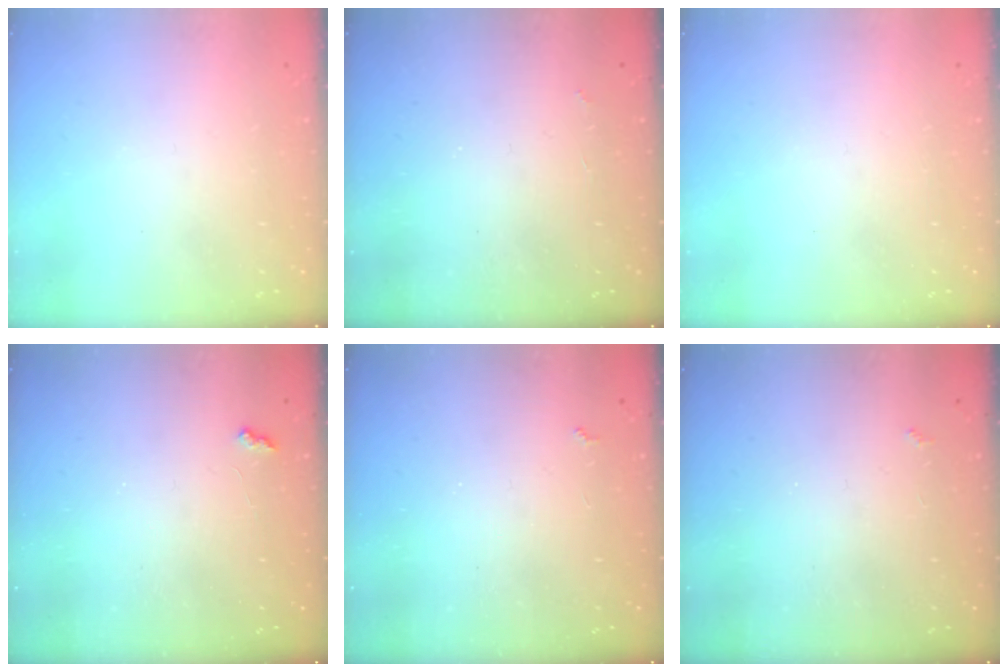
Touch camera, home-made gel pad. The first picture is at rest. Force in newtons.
{"total": 2.5, "press": 2.4, "slide": 0.4}
{"total": 0.0}
{"total": 2.1, "press": 2.1, "slide": 0.5}
{"total": 2.3, "press": 2.2, "slide": 0.4}
{"total": 2.1, "press": 2.0, "slide": 0.4}